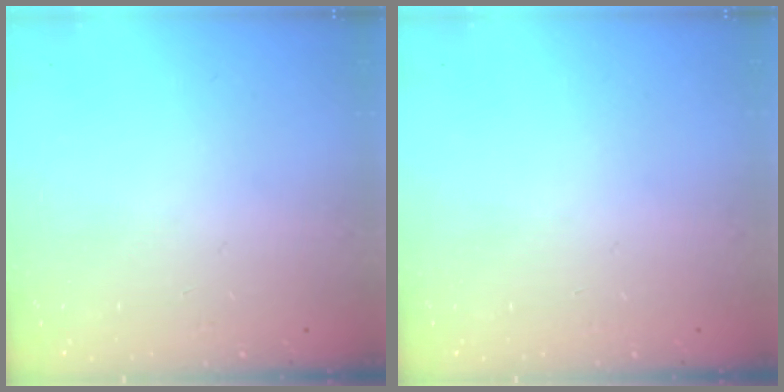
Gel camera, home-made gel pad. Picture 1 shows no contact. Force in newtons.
{"total": 0.0}